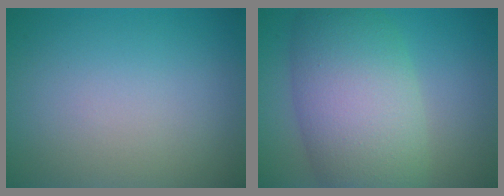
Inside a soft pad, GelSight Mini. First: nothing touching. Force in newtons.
{"total": 9.9, "press": 9.9, "slide": 0.4}